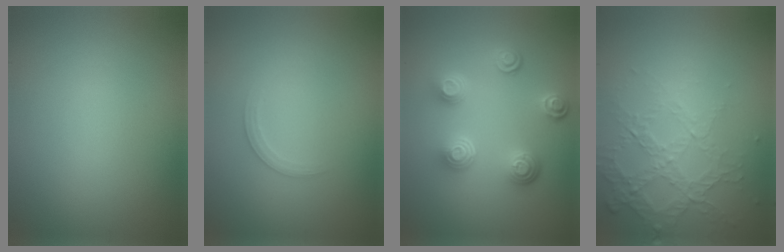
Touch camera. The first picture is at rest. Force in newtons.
{"total": 1.3, "press": 1.3, "slide": 0.1}
{"total": 4.6, "press": 3.5, "slide": 3.0}
{"total": 4.3, "press": 2.8, "slide": 3.3}